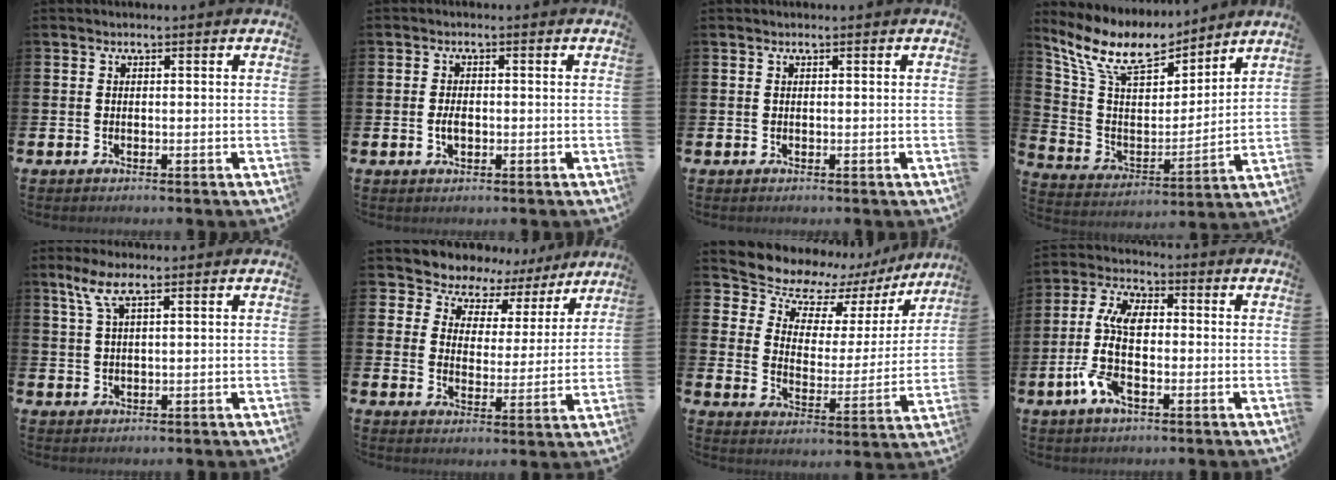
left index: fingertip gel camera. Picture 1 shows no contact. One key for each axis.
{"total": 2.0, "fx": -0.3, "fy": 1.2, "fz": 1.6, "tx": -0.025, "ty": 0.001, "tz": -0.006}
{"total": 0.0}
{"total": 10.9, "fx": 9.2, "fy": 4.1, "fz": 4.1, "tx": -0.129, "ty": -0.055, "tz": 0.164}
{"total": 4.4, "fx": 2.6, "fy": 1.3, "fz": 3.3, "tx": -0.073, "ty": 0.006, "tz": 0.046}
{"total": 6.3, "fx": 5.6, "fy": 2.8, "fz": -0.3, "tx": -0.036, "ty": -0.042, "tz": 0.098}
{"total": 9.0, "fx": 7.7, "fy": 4.0, "fz": 2.3, "tx": -0.076, "ty": -0.059, "tz": 0.132}
{"total": 9.3, "fx": -0.9, "fy": 4.5, "fz": 8.1, "tx": -0.185, "ty": -0.001, "tz": -0.022}